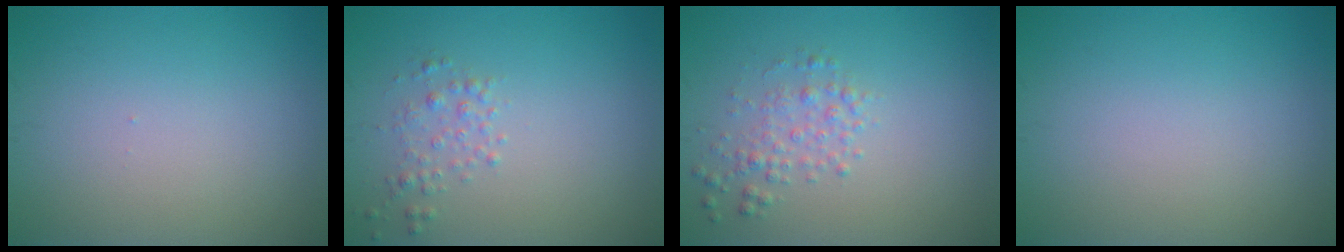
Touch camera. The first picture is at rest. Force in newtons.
{"total": 1.4, "press": 1.4, "slide": 0.0}
{"total": 2.0, "press": 2.0, "slide": 0.1}
{"total": 0.0}